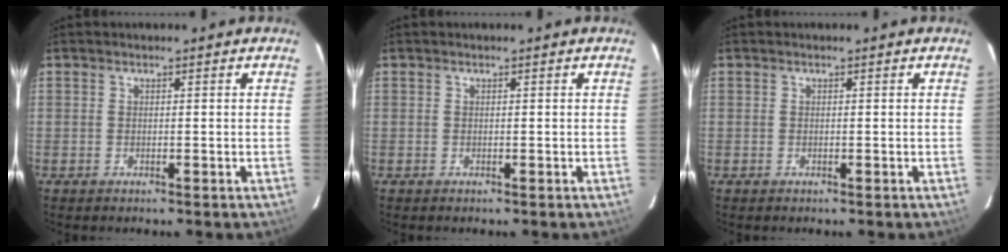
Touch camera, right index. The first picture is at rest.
{"total": 0.0}
{"total": 0.0}